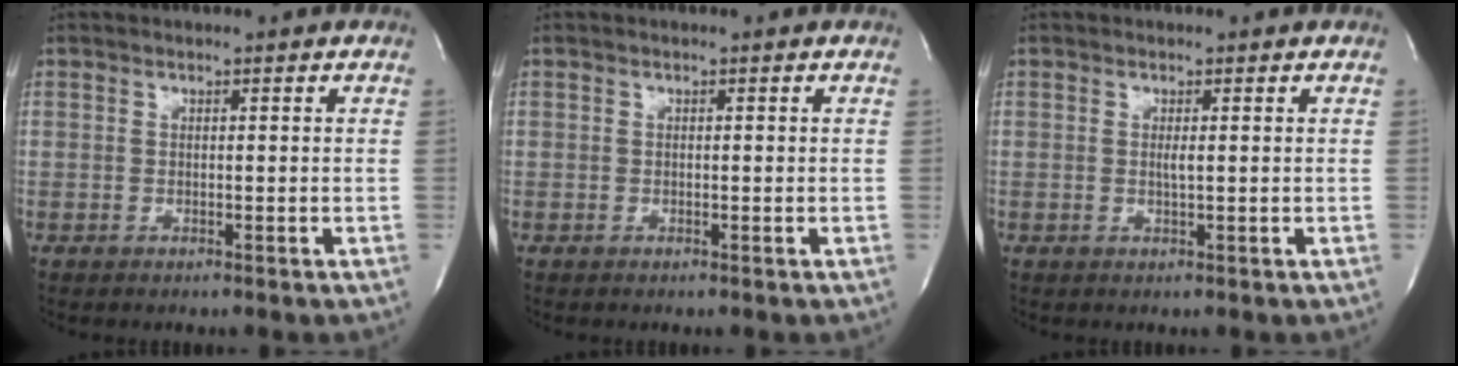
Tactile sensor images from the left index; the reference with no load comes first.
{"total": 0.0}
{"total": 0.9, "force": [0.1, 0.0, 0.9], "torque": [-0.022, -0.002, 0.003]}